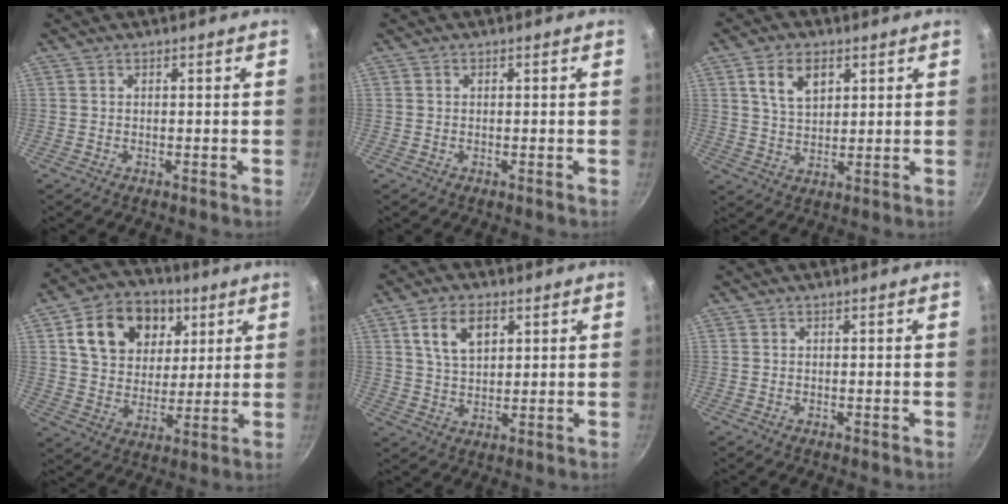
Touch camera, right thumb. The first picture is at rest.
{"total": 0.0}
{"total": 7.8, "force": [3.2, 4.9, 5.2], "torque": [-0.079, -0.011, 0.059]}
{"total": 17.0, "force": [6.3, 12.8, 9.2], "torque": [-0.129, -0.004, 0.101]}
{"total": 8.3, "force": [3.2, 5.0, 5.7], "torque": [-0.089, -0.008, 0.060]}
{"total": 0.0}